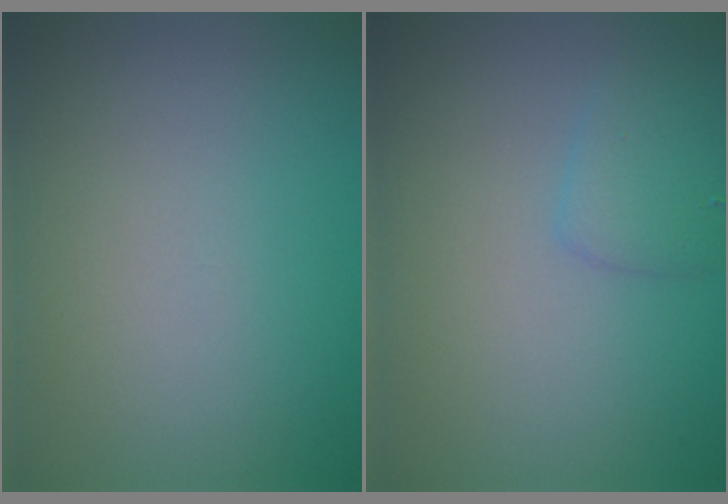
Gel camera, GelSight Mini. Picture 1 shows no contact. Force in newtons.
{"total": 1.7, "press": 1.7, "slide": 0.1}